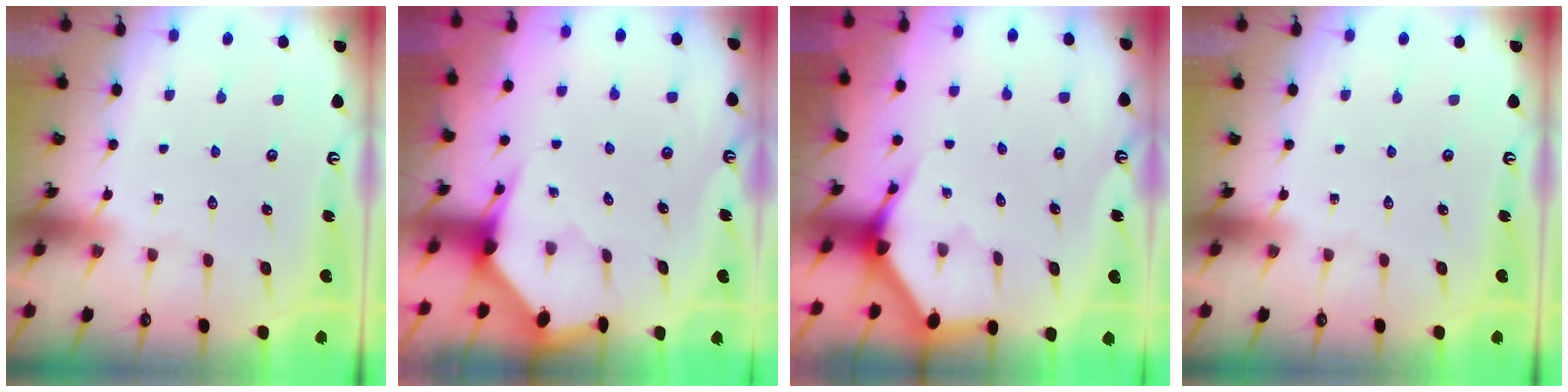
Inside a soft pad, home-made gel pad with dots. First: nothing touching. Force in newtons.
{"total": 3.3, "press": 3.3, "slide": 0.3}
{"total": 3.5, "press": 3.5, "slide": 0.2}
{"total": 0.0}